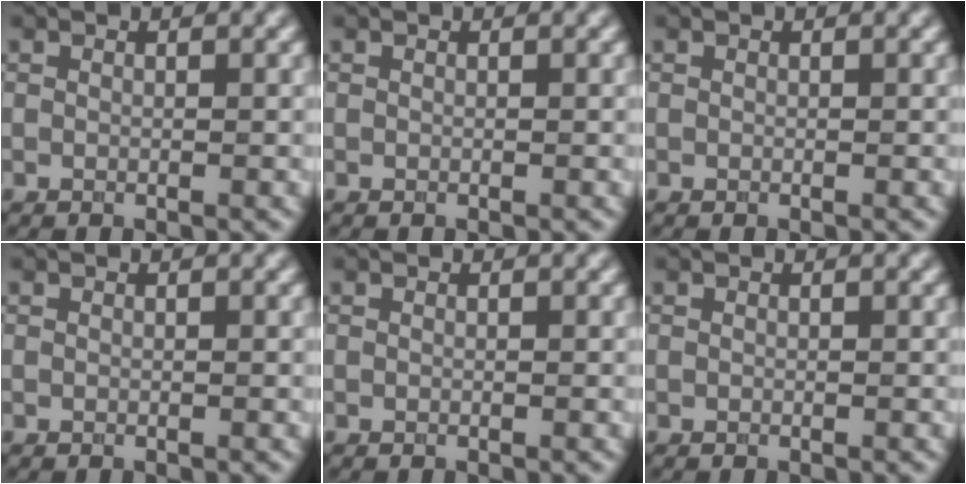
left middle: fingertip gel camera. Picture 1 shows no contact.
{"total": 0.0}
{"total": 0.0}
{"total": 0.0}
{"total": 0.0}
{"total": 0.0}